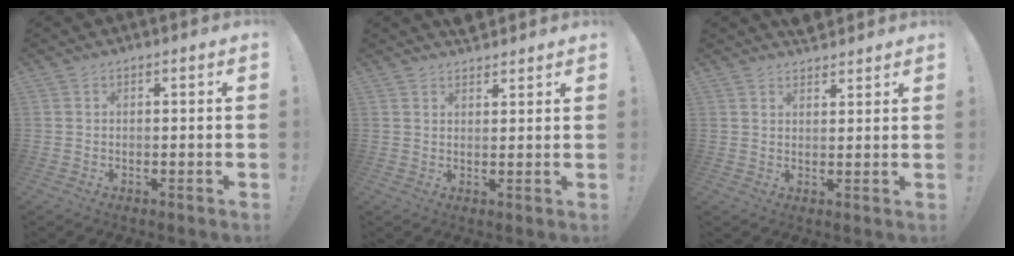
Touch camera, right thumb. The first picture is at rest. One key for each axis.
{"total": 3.0, "fx": 2.7, "fy": 1.2, "fz": 0.4, "tx": 0.002, "ty": -0.016, "tz": 0.050}
{"total": 3.4, "fx": 3.1, "fy": 1.3, "fz": 0.5, "tx": 0.007, "ty": -0.021, "tz": 0.056}